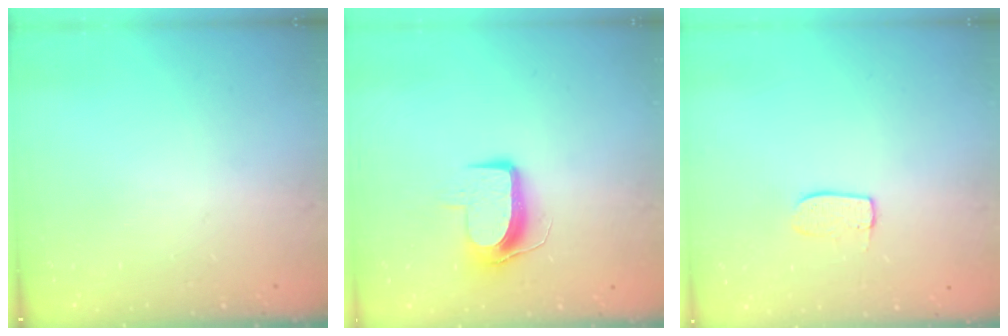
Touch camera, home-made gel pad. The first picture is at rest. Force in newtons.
{"total": 9.5, "press": 9.5, "slide": 0.3}
{"total": 6.3, "press": 6.3, "slide": 0.1}